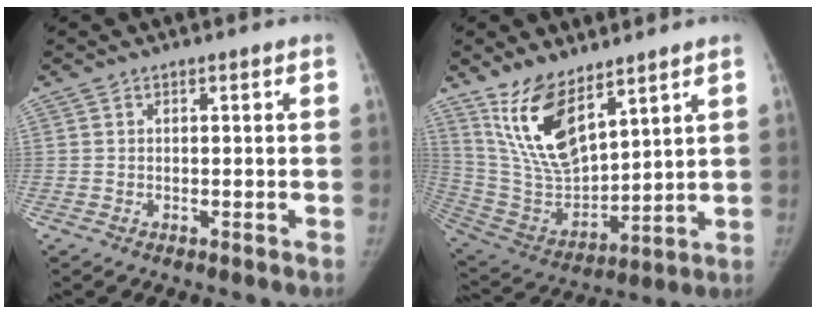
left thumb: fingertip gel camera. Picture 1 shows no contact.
{"total": 15.4, "force": [9.8, 6.3, 10.1], "torque": [-0.168, -0.055, 0.212]}